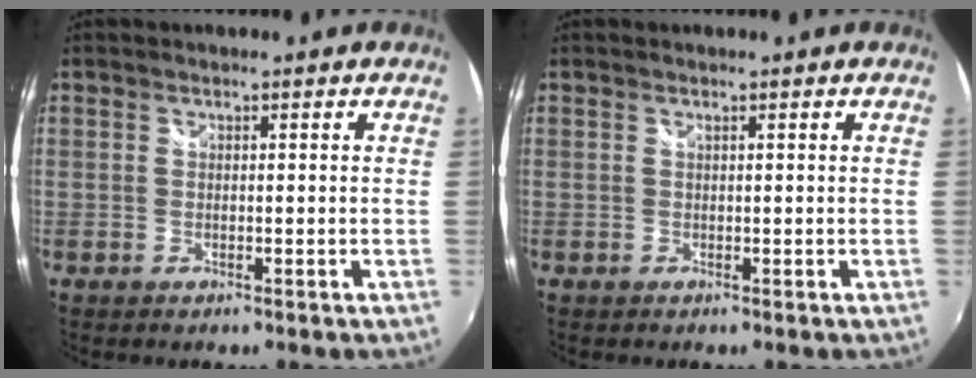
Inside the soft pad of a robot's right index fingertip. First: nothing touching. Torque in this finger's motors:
{"motor_torque": [0.01, 0.00, 0.01, 0.01]}